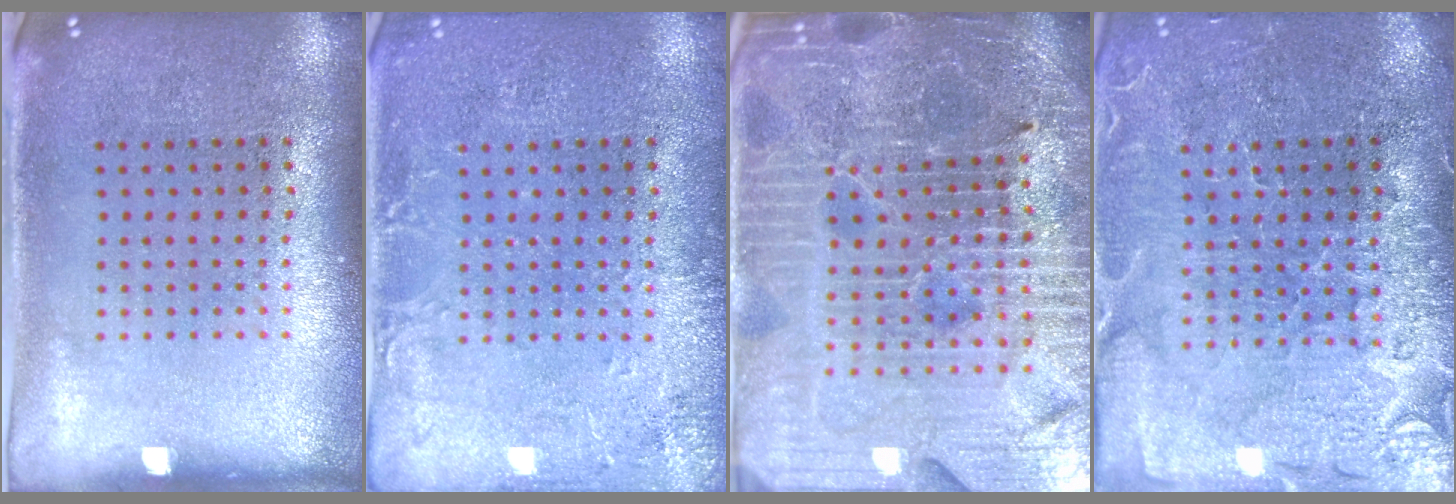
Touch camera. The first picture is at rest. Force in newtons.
{"total": 2.5, "press": 2.5, "slide": 0.3}
{"total": 6.1, "press": 5.5, "slide": 2.5}
{"total": 3.5, "press": 3.4, "slide": 1.0}